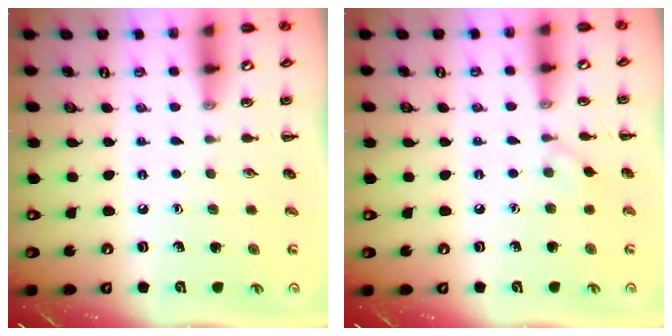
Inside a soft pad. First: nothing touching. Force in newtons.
{"total": 5.1, "press": 4.8, "slide": 1.8}